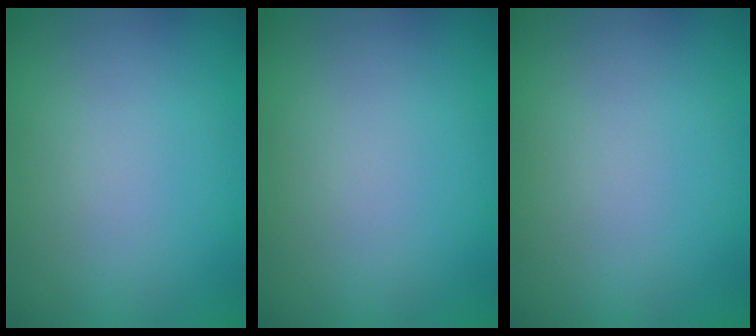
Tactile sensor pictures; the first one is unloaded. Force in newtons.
{"total": 0.0}
{"total": 0.0}